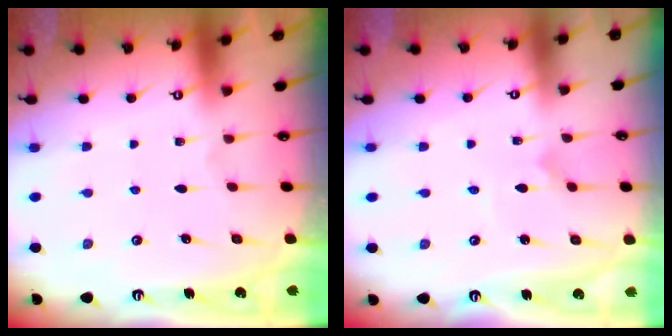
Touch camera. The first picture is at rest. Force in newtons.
{"total": 0.7, "press": 0.7, "slide": 0.0}